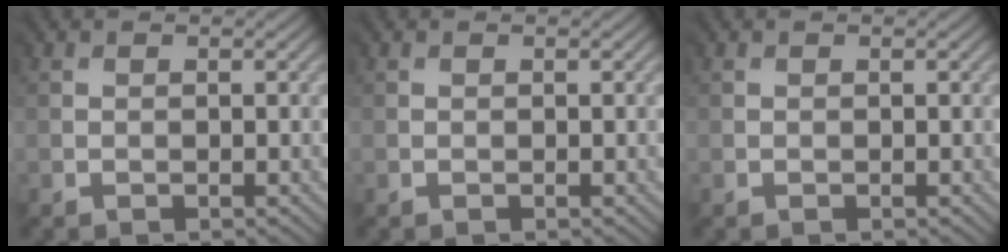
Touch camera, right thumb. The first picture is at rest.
{"total": 0.0}
{"total": 0.0}